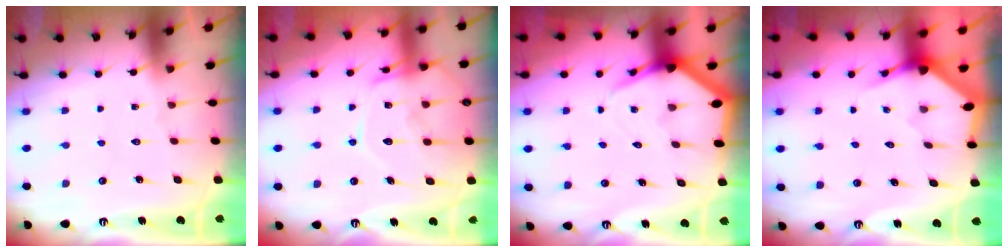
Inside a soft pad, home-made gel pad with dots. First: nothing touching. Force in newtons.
{"total": 13.9, "press": 13.8, "slide": 1.2}
{"total": 5.4, "press": 5.4, "slide": 0.6}
{"total": 2.9, "press": 2.9, "slide": 0.2}